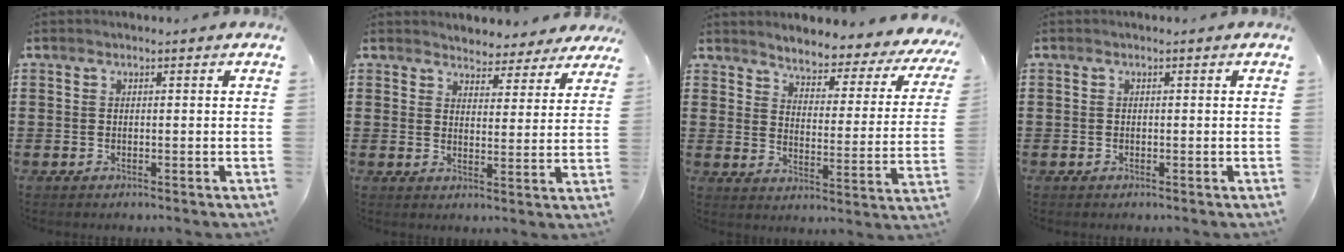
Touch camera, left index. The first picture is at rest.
{"total": 3.8, "force": [3.7, 0.9, 0.0], "torque": [-0.014, -0.019, 0.064]}
{"total": 3.3, "force": [3.2, 0.4, 0.7], "torque": [-0.028, -0.035, 0.043]}
{"total": 0.0}